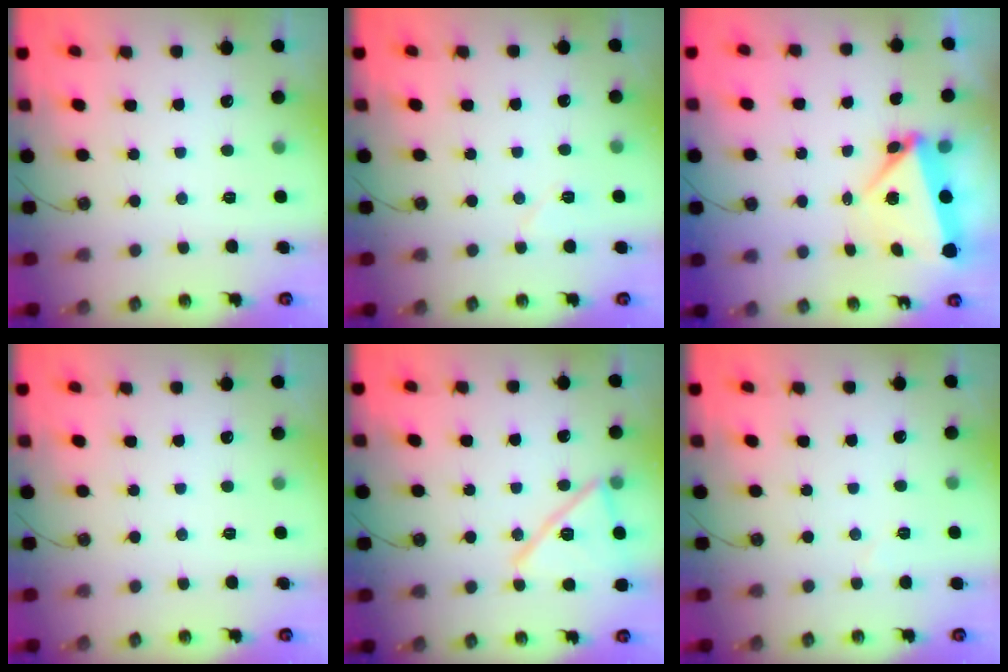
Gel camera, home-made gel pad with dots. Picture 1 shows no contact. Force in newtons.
{"total": 5.3, "press": 5.2, "slide": 0.6}
{"total": 5.5, "press": 5.5, "slide": 0.4}
{"total": 0.0}
{"total": 15.8, "press": 15.8, "slide": 1.1}
{"total": 3.7, "press": 3.1, "slide": 2.0}